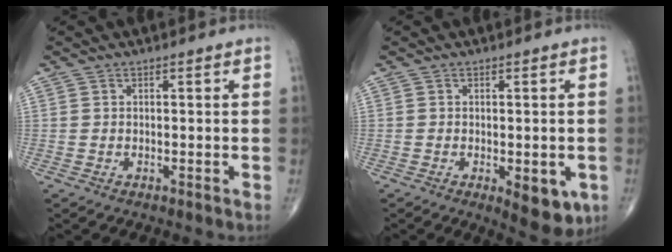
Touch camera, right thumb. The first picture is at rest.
{"total": 7.4, "force": [-2.5, 3.2, 6.2], "torque": [-0.060, -0.005, -0.023]}